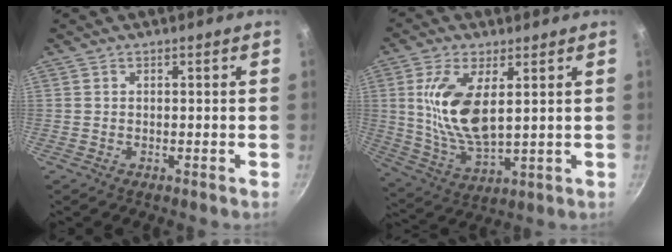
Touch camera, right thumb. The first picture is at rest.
{"total": 13.6, "force": [3.1, 6.2, 11.7], "torque": [-0.230, -0.020, 0.069]}